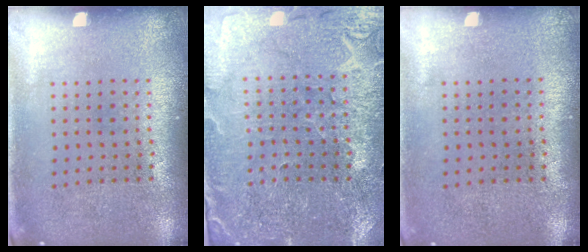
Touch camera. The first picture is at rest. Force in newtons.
{"total": 1.3, "press": 1.2, "slide": 0.2}
{"total": 0.0}